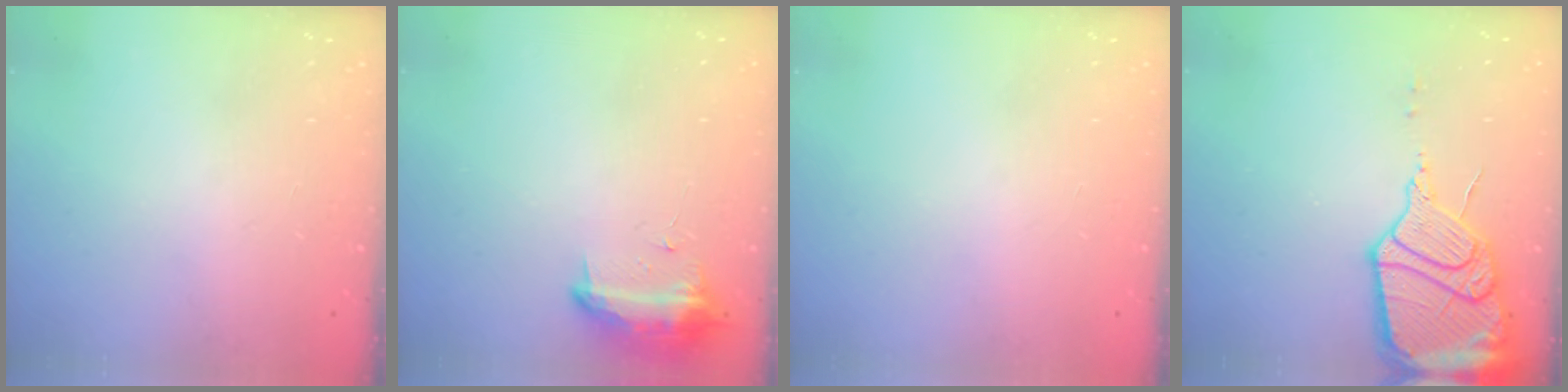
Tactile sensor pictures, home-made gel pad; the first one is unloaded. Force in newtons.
{"total": 10.7, "press": 10.6, "slide": 0.7}
{"total": 0.0}
{"total": 19.2, "press": 18.4, "slide": 5.2}